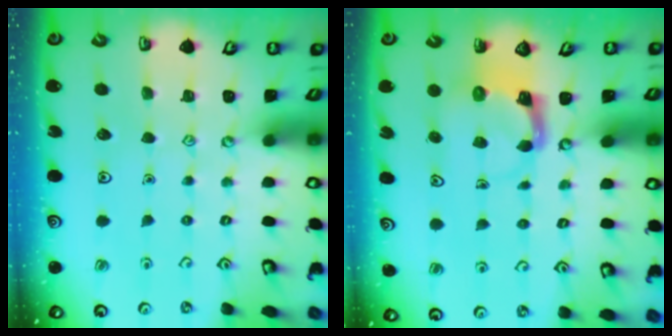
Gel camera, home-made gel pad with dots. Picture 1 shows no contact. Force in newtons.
{"total": 4.0, "press": 3.9, "slide": 0.7}